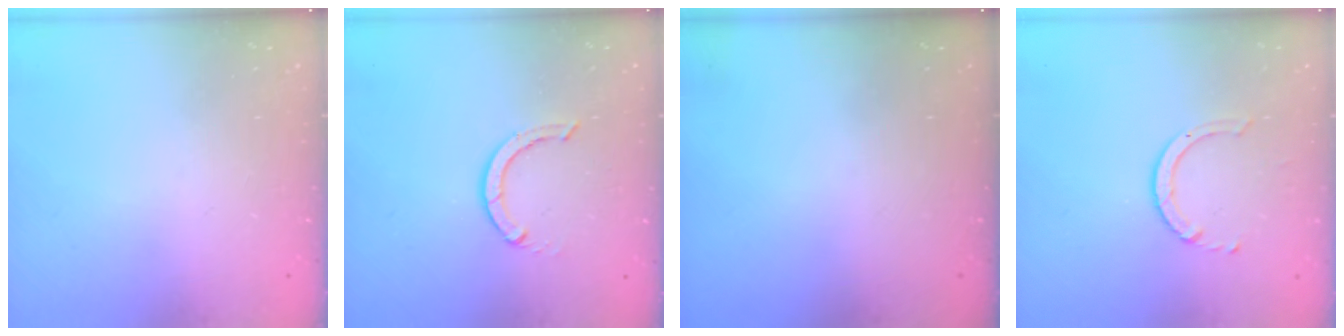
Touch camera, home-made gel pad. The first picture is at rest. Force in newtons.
{"total": 4.1, "press": 4.0, "slide": 0.5}
{"total": 0.0}
{"total": 3.2, "press": 3.2, "slide": 0.4}